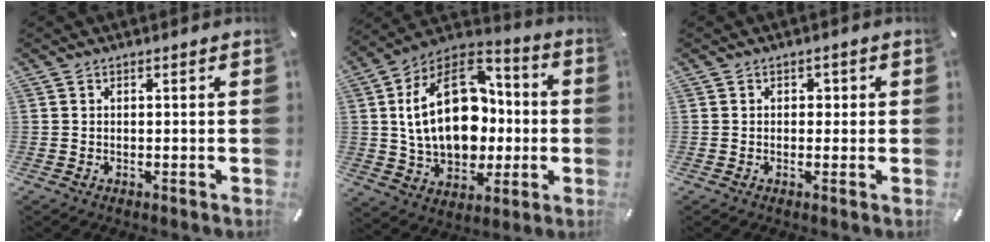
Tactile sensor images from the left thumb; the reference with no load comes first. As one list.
[{"total": 24.0, "force": [1.9, 16.9, 16.9], "torque": [-0.317, 0.012, 0.040]}, {"total": 1.4, "force": [0.0, 1.2, 0.6], "torque": [-0.006, 0.004, -0.006]}]